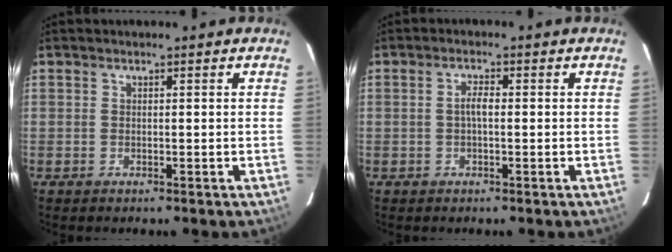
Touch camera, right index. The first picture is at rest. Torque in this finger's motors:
{"motor_torque": [0.44, 0.06, 0.14, 0.05]}